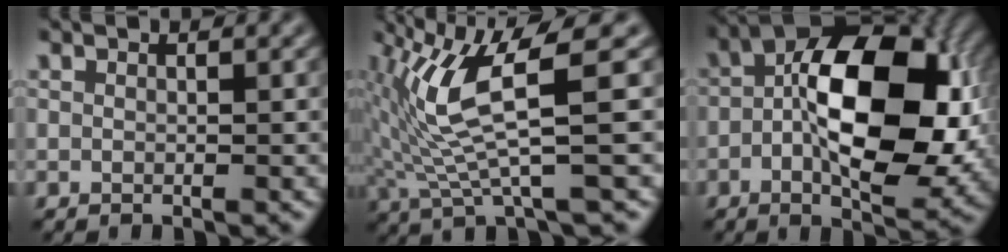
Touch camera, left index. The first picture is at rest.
{"total": 7.8, "force": [1.5, 1.6, 7.4], "torque": [-0.160, -0.009, 0.032]}
{"total": 13.3, "force": [-0.8, 6.5, 11.6], "torque": [-0.169, 0.012, -0.024]}